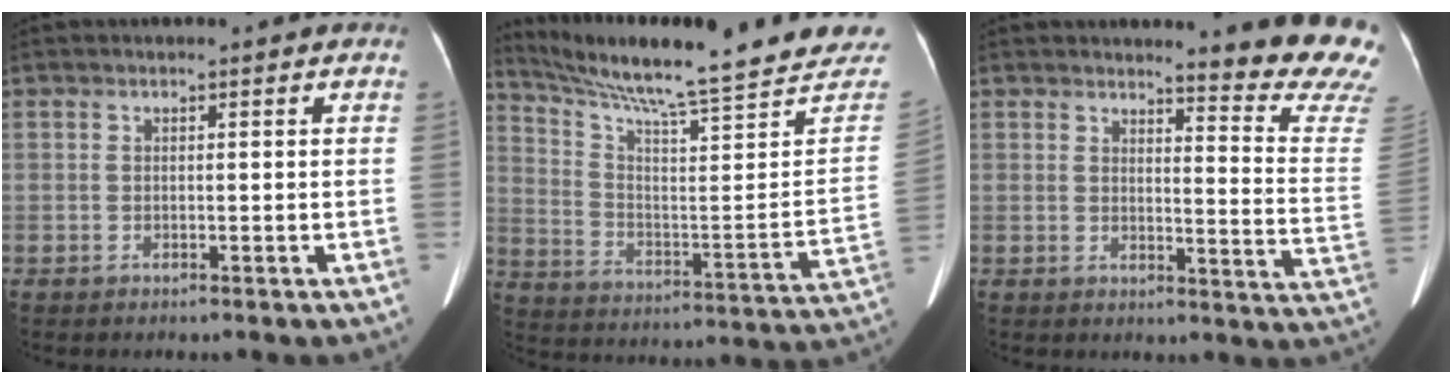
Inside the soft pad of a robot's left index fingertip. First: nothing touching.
{"total": 26.7, "force": [23.1, 1.5, 13.2], "torque": [-0.215, -0.074, 0.314]}
{"total": 12.9, "force": [12.1, -0.2, 4.4], "torque": [-0.038, -0.109, 0.114]}